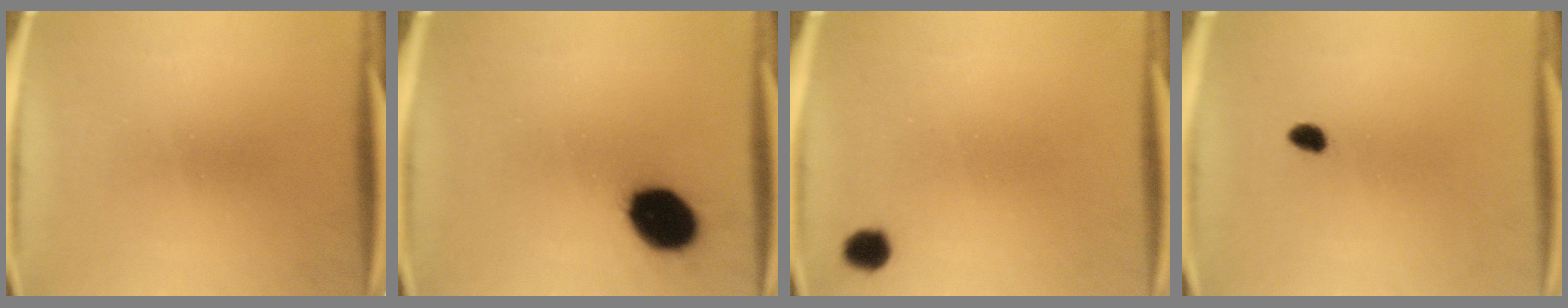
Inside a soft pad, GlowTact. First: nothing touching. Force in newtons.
{"total": 12.9}
{"total": 3.1}
{"total": 2.0}